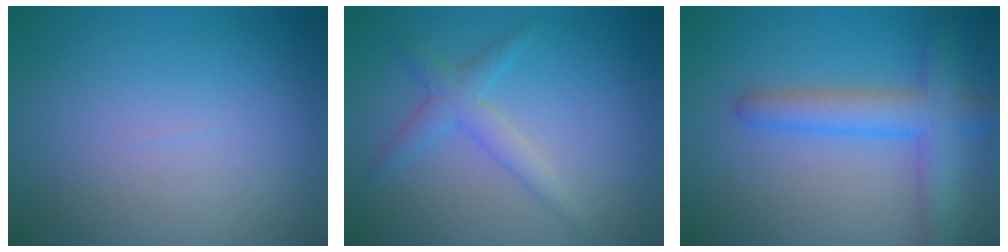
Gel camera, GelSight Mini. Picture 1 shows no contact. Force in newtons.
{"total": 2.4, "press": 2.4, "slide": 0.2}
{"total": 4.7, "press": 4.7, "slide": 0.3}